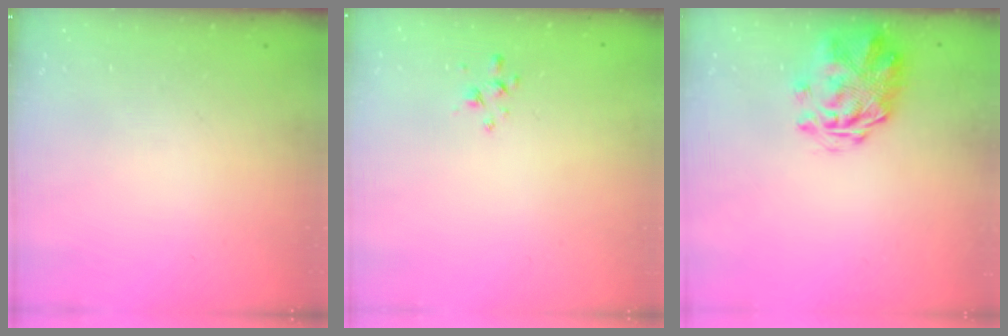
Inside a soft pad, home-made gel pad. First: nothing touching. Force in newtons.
{"total": 2.7, "press": 2.5, "slide": 0.9}
{"total": 3.2, "press": 2.8, "slide": 1.5}